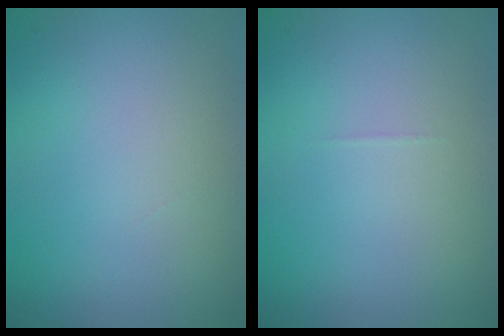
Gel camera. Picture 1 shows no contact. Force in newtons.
{"total": 0.0}